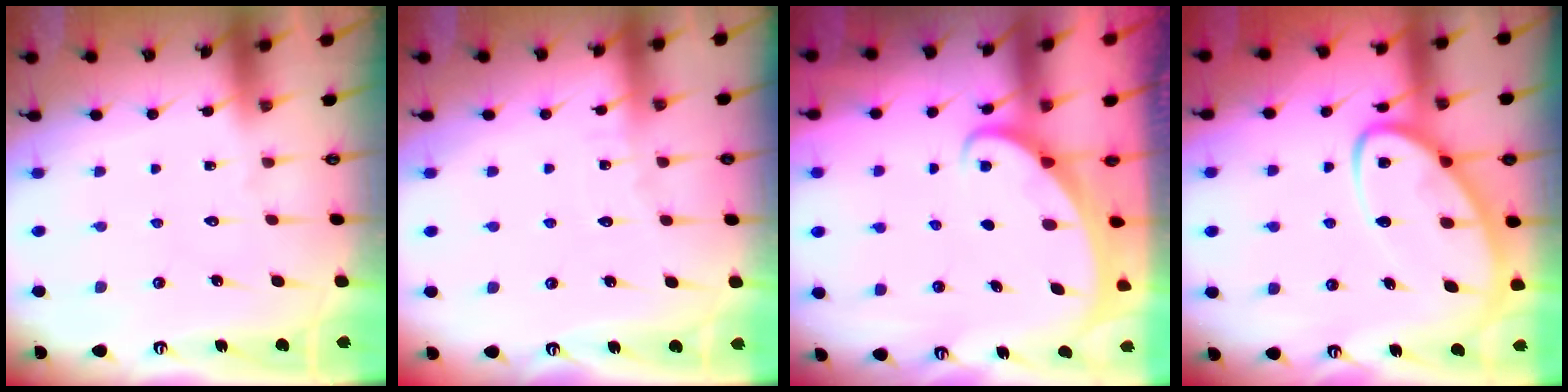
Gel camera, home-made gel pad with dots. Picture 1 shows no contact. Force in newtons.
{"total": 4.2, "press": 4.2, "slide": 0.4}
{"total": 1.5, "press": 1.5, "slide": 0.1}
{"total": 11.3, "press": 11.3, "slide": 1.0}